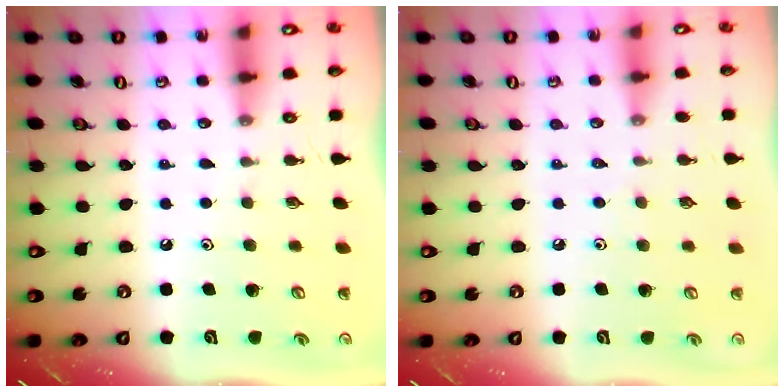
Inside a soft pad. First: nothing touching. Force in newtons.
{"total": 3.6, "press": 3.5, "slide": 0.7}